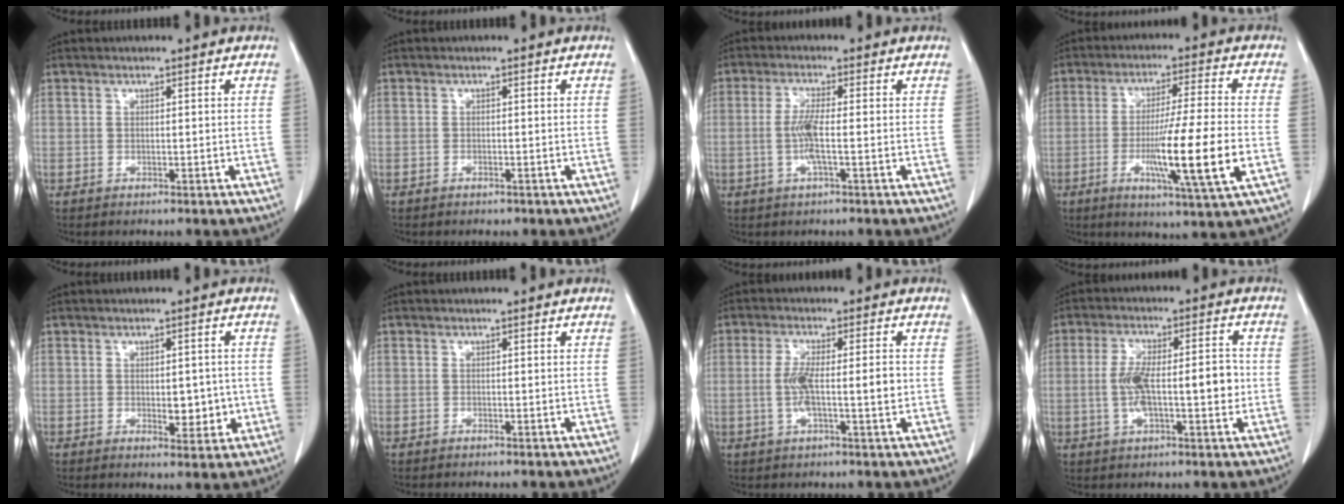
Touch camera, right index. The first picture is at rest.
{"total": 0.6, "force": [-0.5, 0.4, 0.1], "torque": [-0.008, -0.001, -0.003]}
{"total": 4.4, "force": [-0.7, 0.1, 4.3], "torque": [-0.094, -0.005, -0.016]}
{"total": 13.7, "force": [-3.4, -0.7, 13.3], "torque": [-0.234, -0.023, -0.061]}
{"total": 4.6, "force": [-0.6, 2.4, 3.8], "torque": [-0.042, -0.003, -0.001]}
{"total": 0.0}
{"total": 6.7, "force": [-0.5, 1.0, 6.6], "torque": [-0.127, 0.003, -0.010]}
{"total": 10.0, "force": [-0.7, 2.9, 9.6], "torque": [-0.174, 0.018, -0.009]}